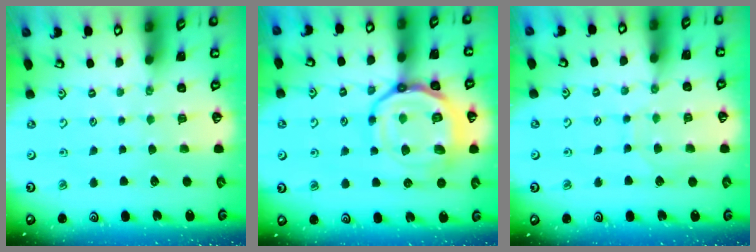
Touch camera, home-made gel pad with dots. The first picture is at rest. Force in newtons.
{"total": 20.8, "press": 20.7, "slide": 2.0}
{"total": 6.3, "press": 6.3, "slide": 0.5}